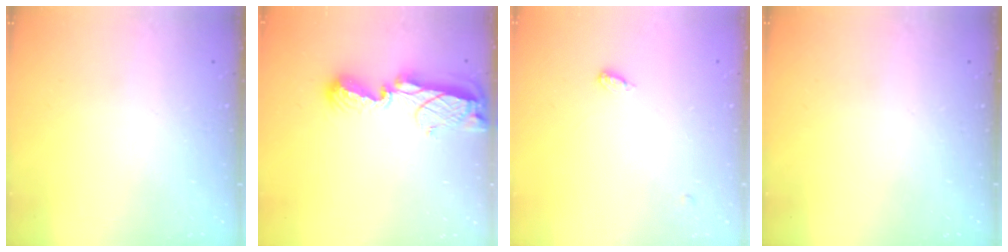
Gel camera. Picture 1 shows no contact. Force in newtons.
{"total": 8.1, "press": 8.1, "slide": 0.7}
{"total": 4.0, "press": 3.9, "slide": 0.7}
{"total": 0.0}